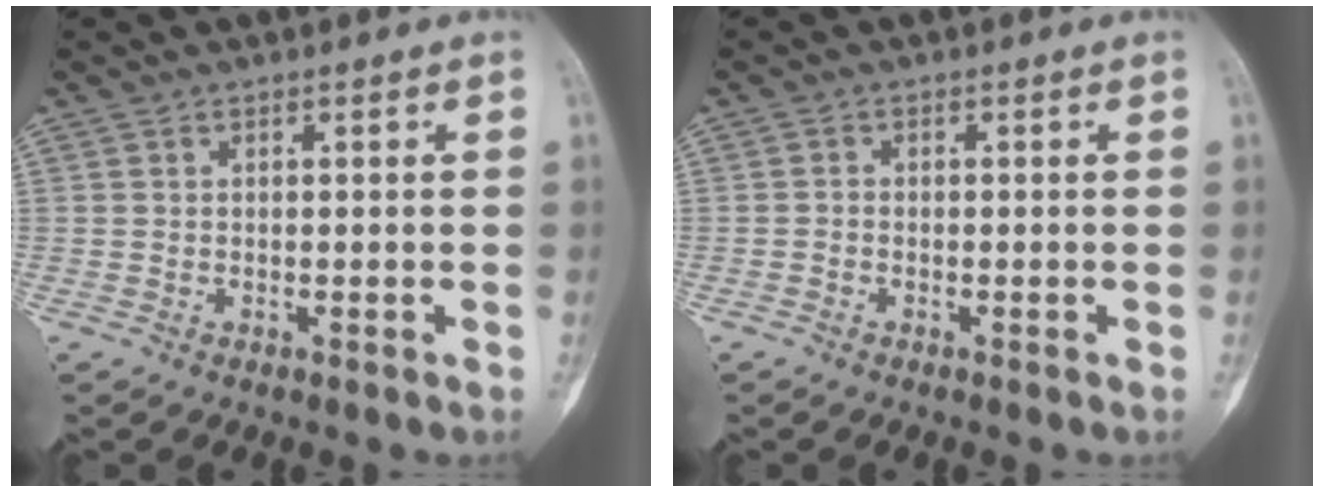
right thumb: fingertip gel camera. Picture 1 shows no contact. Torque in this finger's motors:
{"motor_torque": [-0.13, -0.13, -0.05, 0.04, -0.02]}